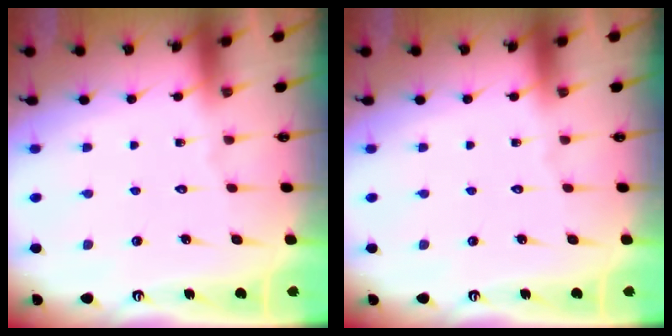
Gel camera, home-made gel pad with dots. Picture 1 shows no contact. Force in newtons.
{"total": 0.0}